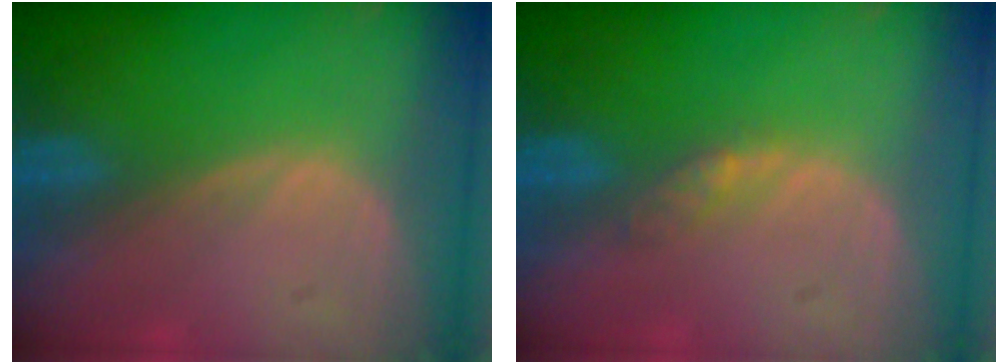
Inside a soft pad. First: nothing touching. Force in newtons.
{"total": 2.2, "press": 1.9, "slide": 1.2}